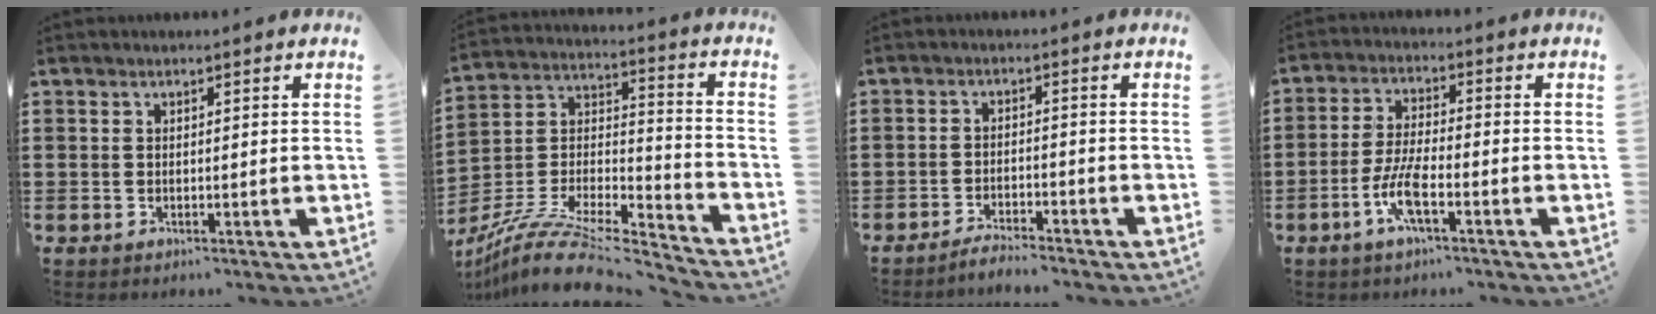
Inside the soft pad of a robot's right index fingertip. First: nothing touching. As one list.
[{"total": 10.5, "force": [-8.6, 2.9, 5.2], "torque": [-0.103, 0.014, -0.170]}, {"total": 2.6, "force": [-2.6, -0.2, 0.2], "torque": [-0.008, 0.002, -0.054]}, {"total": 6.2, "force": [-3.0, 1.3, 5.3], "torque": [-0.128, -0.015, -0.062]}]